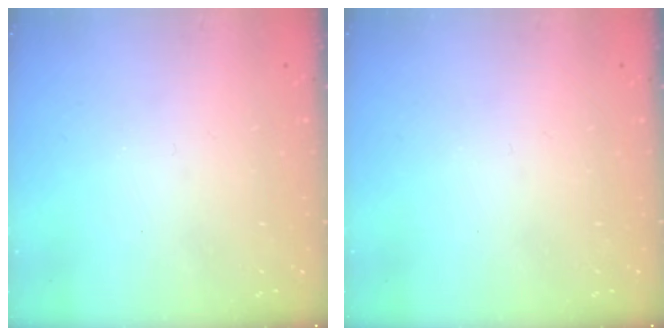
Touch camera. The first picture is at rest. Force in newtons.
{"total": 0.0}